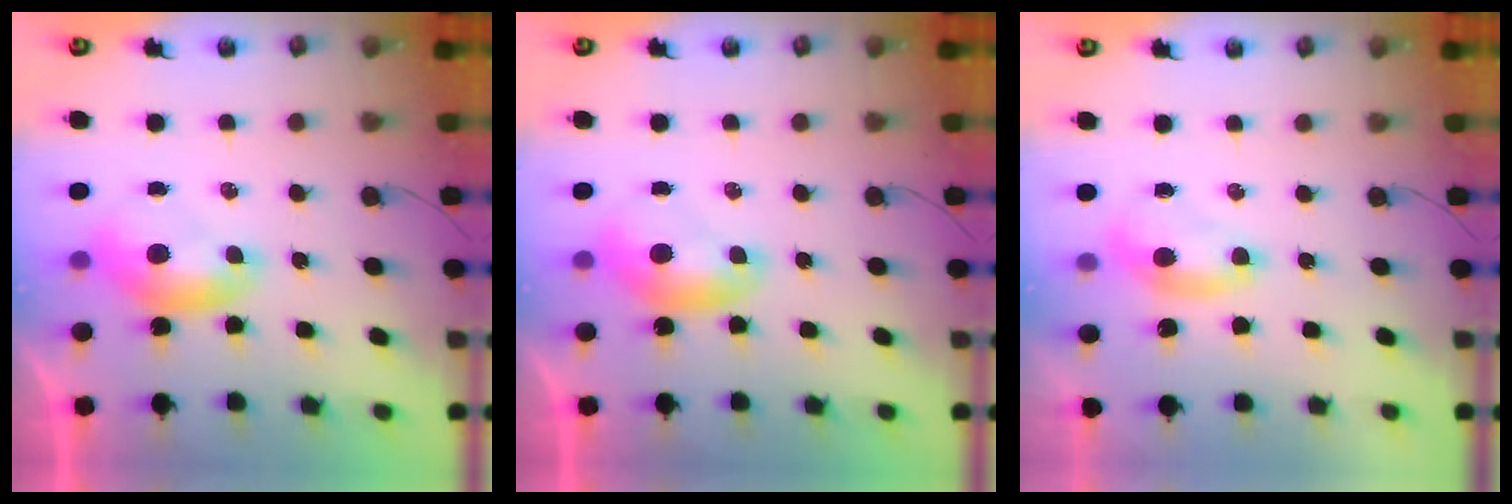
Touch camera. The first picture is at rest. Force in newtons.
{"total": 0.0}
{"total": 1.3, "press": 1.0, "slide": 0.9}